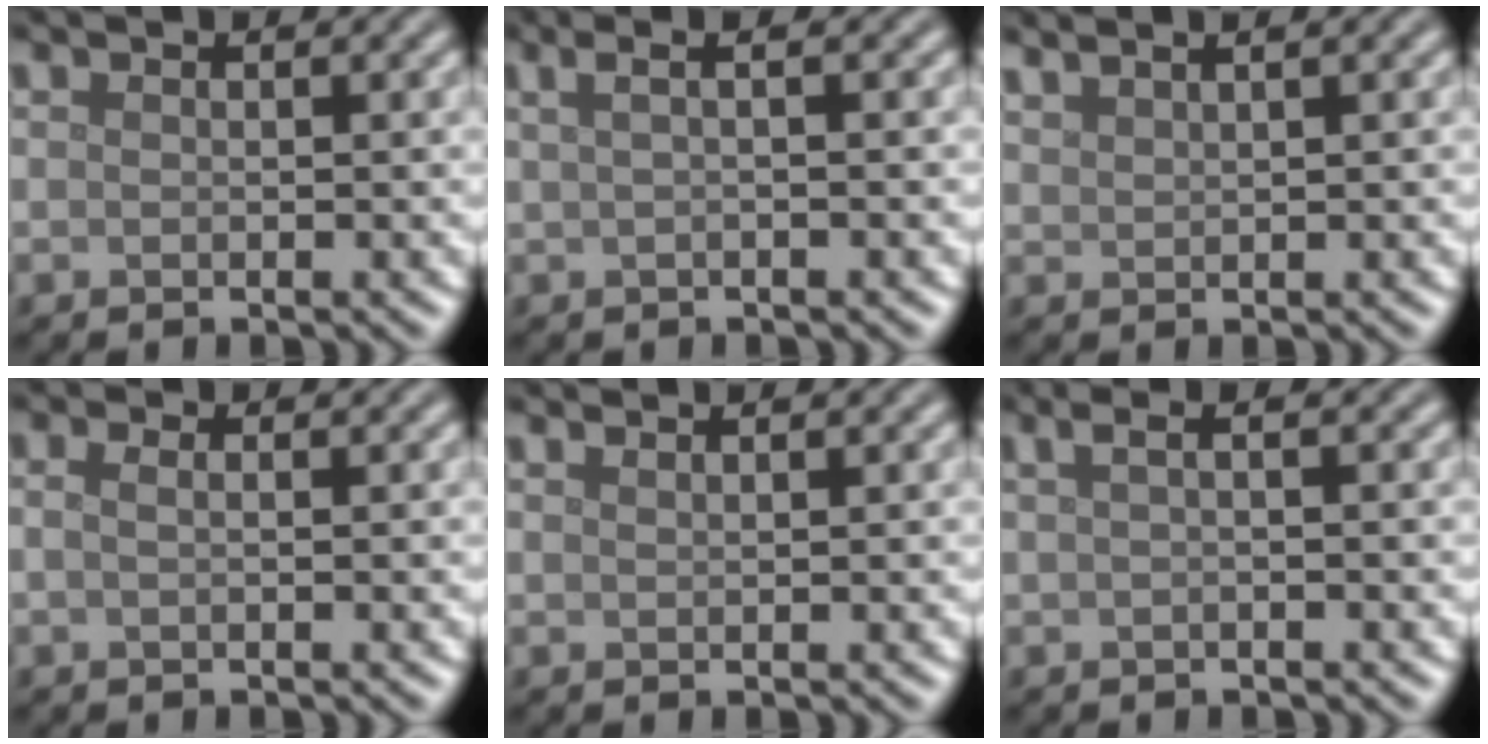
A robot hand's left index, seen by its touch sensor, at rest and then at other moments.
{"total": 3.0, "force": [0.9, 1.2, 2.6], "torque": [-0.030, 0.007, -0.008]}
{"total": 3.0, "force": [2.3, 1.0, 1.6], "torque": [-0.012, 0.016, 0.019]}
{"total": 2.0, "force": [0.7, 1.1, 1.5], "torque": [-0.013, 0.005, -0.014]}
{"total": 1.3, "force": [1.0, 0.5, 0.7], "torque": [-0.002, -0.002, 0.005]}
{"total": 1.9, "force": [0.5, 0.6, 1.8], "torque": [-0.031, 0.004, -0.002]}